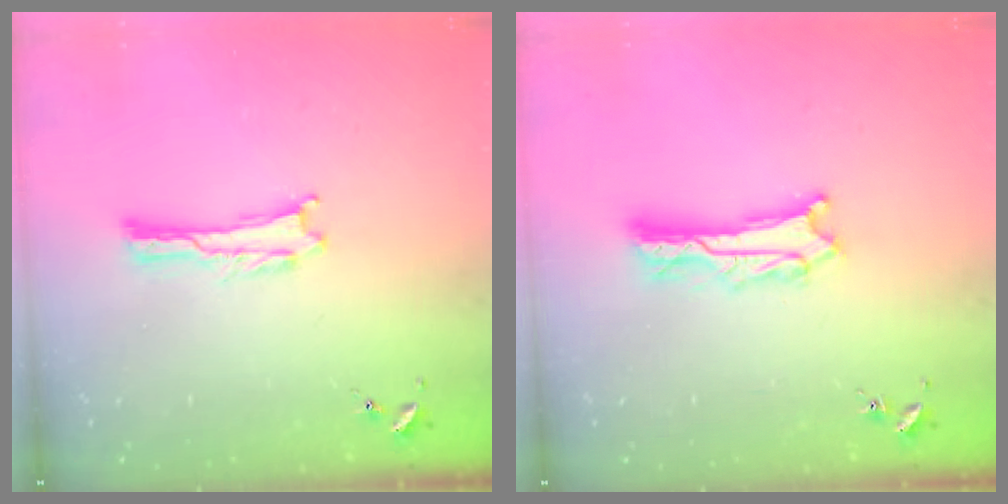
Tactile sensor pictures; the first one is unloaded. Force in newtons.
{"total": 3.3, "press": 3.3, "slide": 0.5}